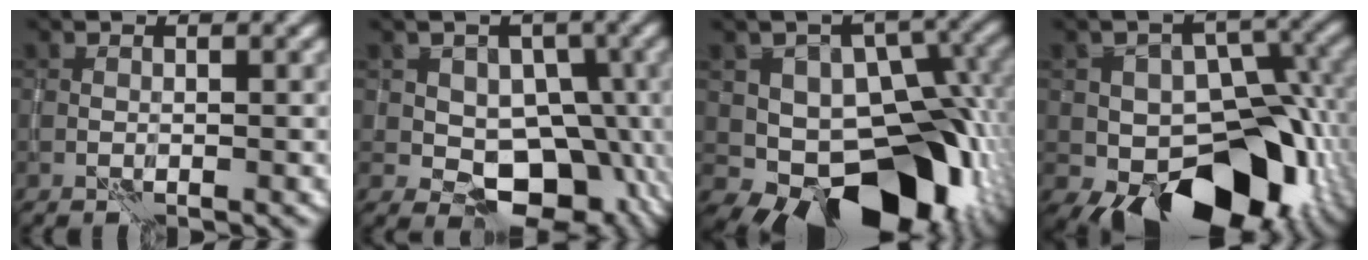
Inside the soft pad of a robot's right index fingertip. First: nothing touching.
{"total": 8.5, "force": [-1.3, 6.6, 5.2], "torque": [-0.032, -0.010, -0.021]}
{"total": 13.0, "force": [-4.3, 8.4, 8.9], "torque": [-0.088, 0.006, -0.068]}
{"total": 12.5, "force": [-5.3, 7.9, 8.1], "torque": [-0.078, 0.007, -0.083]}